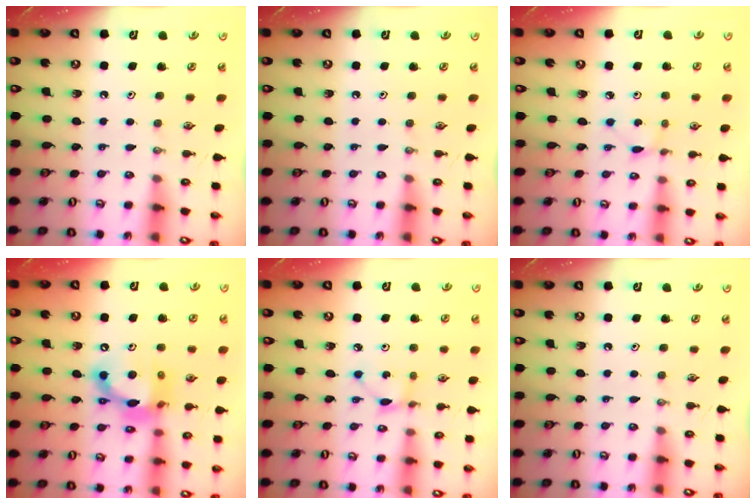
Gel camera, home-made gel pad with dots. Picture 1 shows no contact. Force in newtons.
{"total": 0.0}
{"total": 1.3, "press": 1.3, "slide": 0.2}
{"total": 14.4, "press": 14.3, "slide": 0.8}
{"total": 1.9, "press": 1.9, "slide": 0.2}
{"total": 0.0}